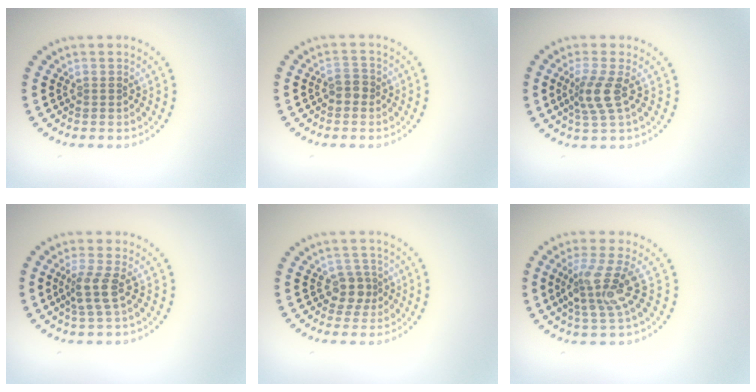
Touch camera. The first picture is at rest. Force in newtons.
{"total": 1.4, "press": 1.4, "slide": 0.4}
{"total": 2.9, "press": 2.2, "slide": 1.9}
{"total": 2.5, "press": 1.9, "slide": 1.6}
{"total": 2.2, "press": 1.8, "slide": 1.3}
{"total": 3.8, "press": 3.1, "slide": 2.1}